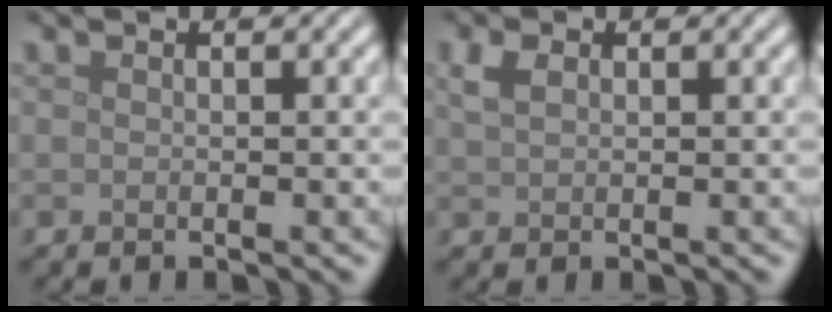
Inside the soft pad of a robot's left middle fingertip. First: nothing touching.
{"total": 1.7, "force": [0.8, 1.1, 1.1], "torque": [-0.027, 0.004, 0.017]}